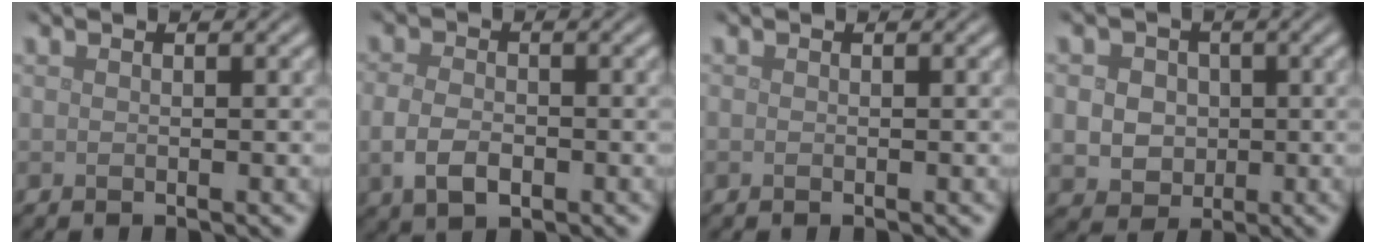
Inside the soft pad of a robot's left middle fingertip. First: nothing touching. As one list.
[{"total": 3.2, "force": [-0.8, 2.0, 2.3], "torque": [-0.050, -0.006, -0.017]}, {"total": 0.0}, {"total": 5.6, "force": [0.6, 4.8, 2.7], "torque": [-0.036, 0.025, -0.007]}]